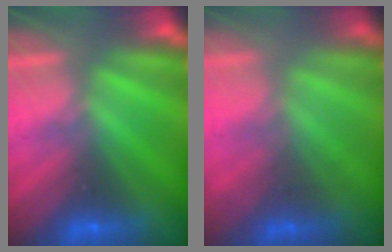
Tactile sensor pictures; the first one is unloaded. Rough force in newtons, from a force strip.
{"total": 1.6}